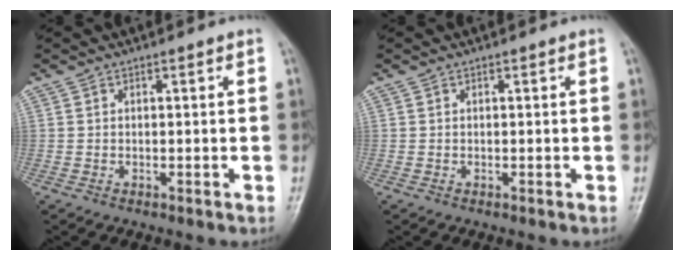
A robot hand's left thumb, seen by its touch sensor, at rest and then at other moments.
{"total": 0.0}